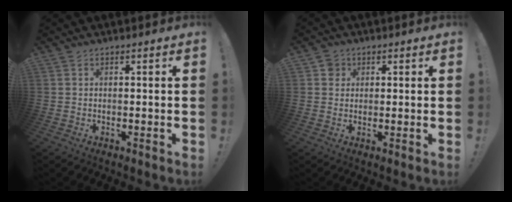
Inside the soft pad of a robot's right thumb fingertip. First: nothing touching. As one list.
[{"total": 3.4, "force": [1.3, 3.1, 0.7], "torque": [-0.010, 0.005, 0.024]}]